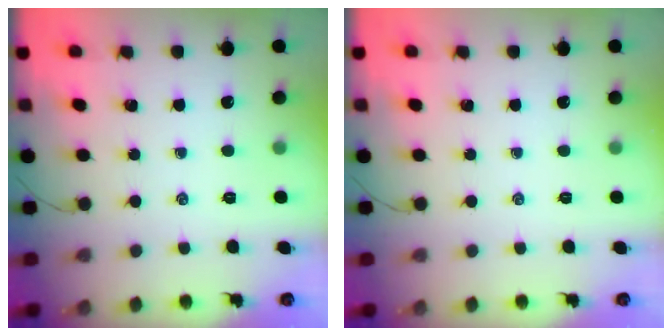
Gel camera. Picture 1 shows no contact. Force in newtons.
{"total": 0.0}